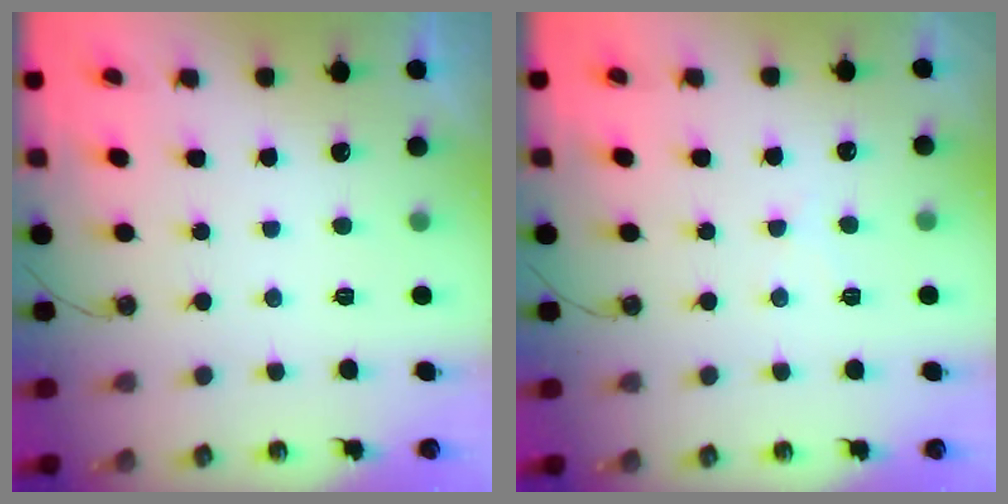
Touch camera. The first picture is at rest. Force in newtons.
{"total": 5.6, "press": 5.5, "slide": 1.0}